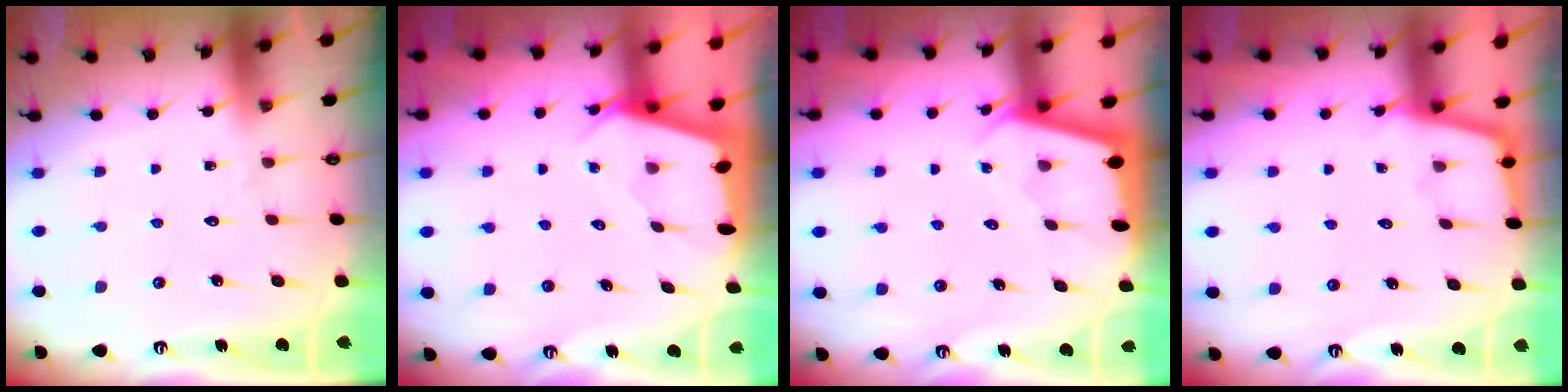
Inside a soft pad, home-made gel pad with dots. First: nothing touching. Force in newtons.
{"total": 2.5, "press": 2.5, "slide": 0.2}
{"total": 2.2, "press": 2.2, "slide": 0.1}
{"total": 2.1, "press": 2.1, "slide": 0.4}